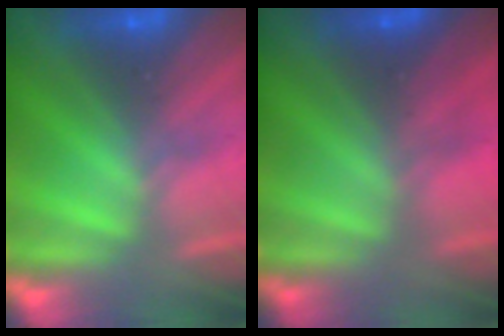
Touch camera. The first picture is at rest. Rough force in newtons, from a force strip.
{"total": 2.2}